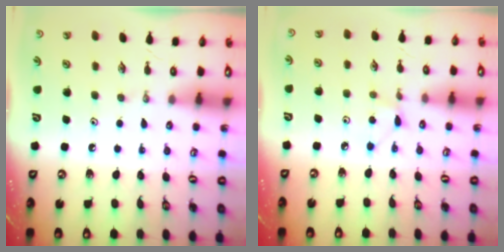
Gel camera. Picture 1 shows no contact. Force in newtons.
{"total": 3.8, "press": 3.7, "slide": 0.5}